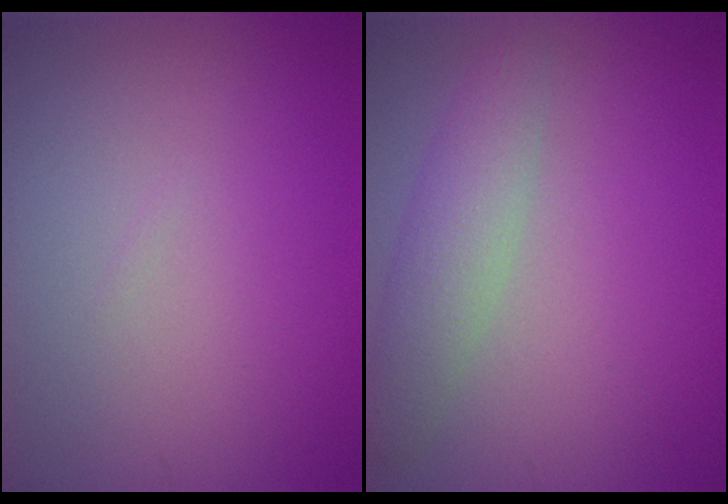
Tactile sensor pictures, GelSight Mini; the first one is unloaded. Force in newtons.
{"total": 3.5, "press": 3.5, "slide": 0.1}